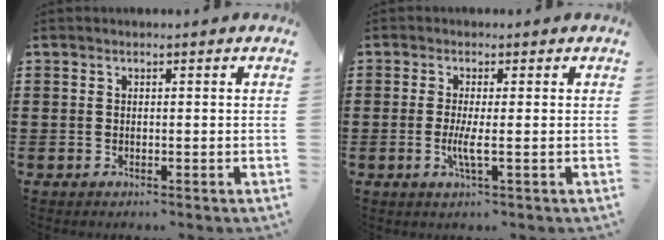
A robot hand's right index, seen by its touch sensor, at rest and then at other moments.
{"total": 3.1, "force": [-0.5, 0.1, 3.1], "torque": [-0.054, -0.006, -0.009]}